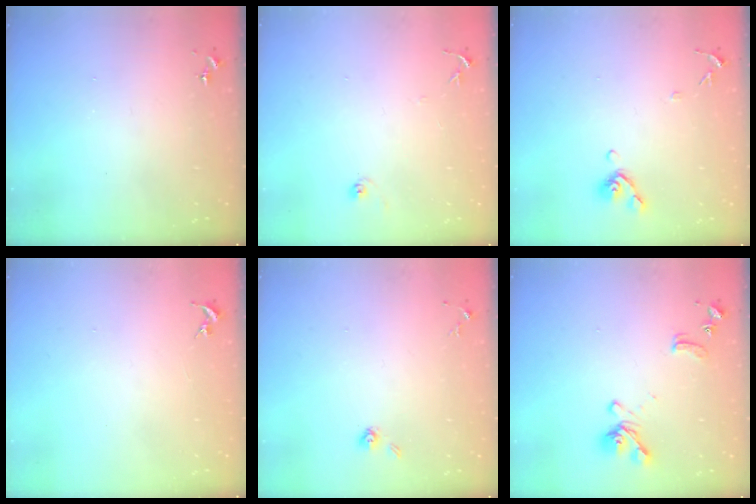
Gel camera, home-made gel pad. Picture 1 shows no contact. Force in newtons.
{"total": 6.0, "press": 5.9, "slide": 0.6}
{"total": 7.7, "press": 7.6, "slide": 1.4}
{"total": 0.0}
{"total": 3.6, "press": 3.1, "slide": 1.9}
{"total": 11.8, "press": 11.7, "slide": 1.4}